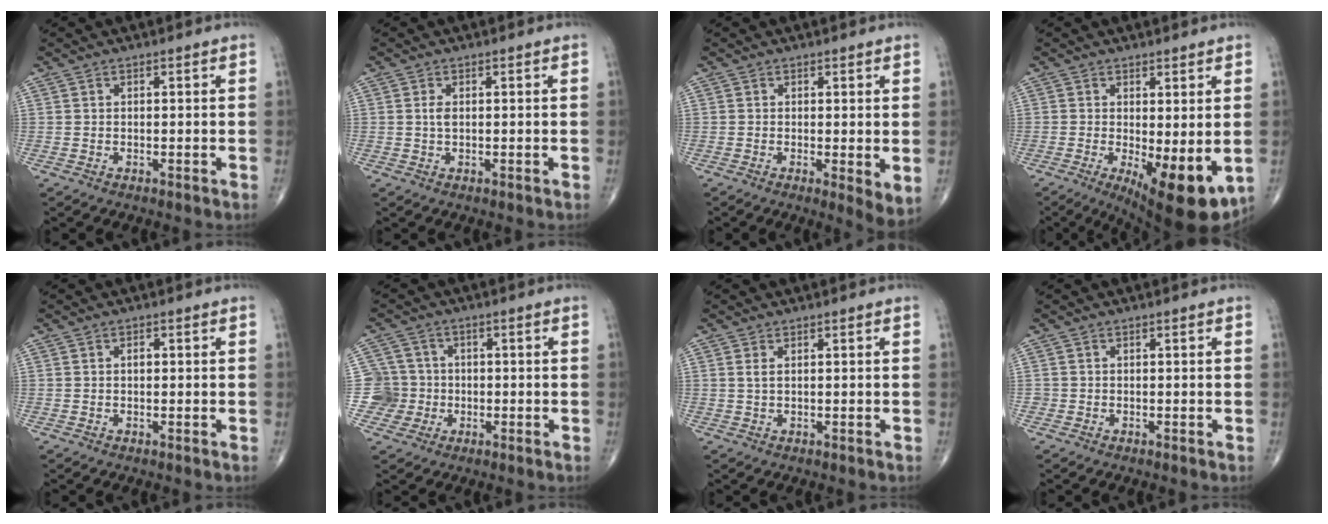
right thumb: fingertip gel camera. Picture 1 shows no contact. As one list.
[{"total": 1.4, "force": [0.2, 0.7, 1.1], "torque": [-0.022, 0.001, 0.005]}, {"total": 4.2, "force": [-0.1, 1.3, 4.1], "torque": [-0.061, -0.015, -0.005]}, {"total": 11.6, "force": [-2.4, 4.0, 10.6], "torque": [-0.146, -0.027, -0.024]}, {"total": 1.1, "force": [0.1, 0.7, 0.8], "torque": [-0.010, 0.003, 0.000]}, {"total": 6.3, "force": [-1.1, 6.1, -0.4], "torque": [0.039, 0.016, -0.025]}, {"total": 1.2, "force": [0.5, 0.6, 1.0], "torque": [-0.024, 0.005, 0.013]}, {"total": 0.6, "force": [-0.1, 0.6, 0.0], "torque": [0.002, 0.005, -0.004]}]